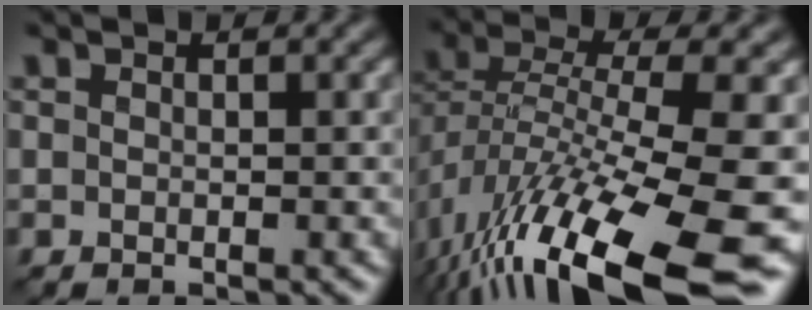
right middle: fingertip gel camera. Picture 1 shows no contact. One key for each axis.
{"total": 15.2, "fx": -6.7, "fy": 4.8, "fz": 12.7, "tx": -0.254, "ty": -0.010, "tz": -0.105}